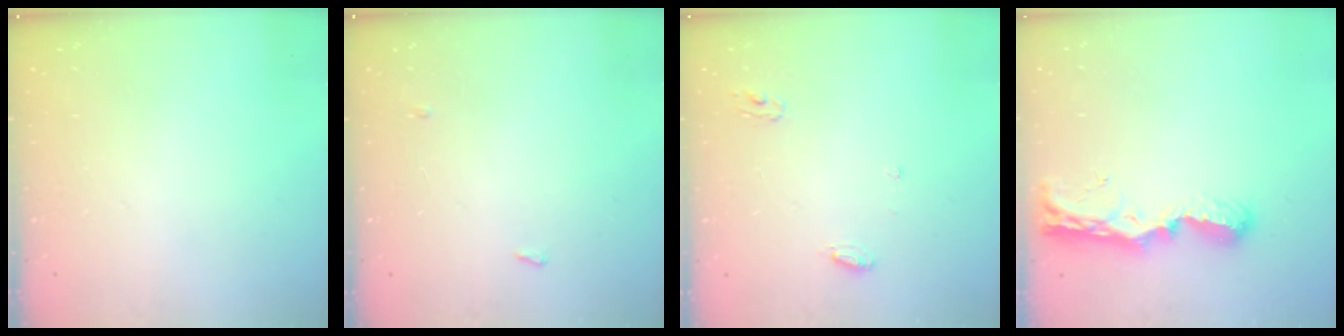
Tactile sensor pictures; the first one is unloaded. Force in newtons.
{"total": 6.9, "press": 2.8, "slide": 6.3}
{"total": 4.9, "press": 4.9, "slide": 0.3}
{"total": 9.4, "press": 9.3, "slide": 1.2}